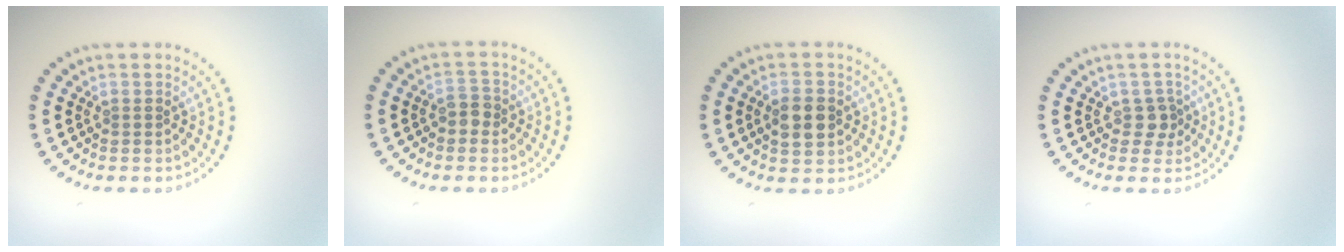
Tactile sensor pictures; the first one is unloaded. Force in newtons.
{"total": 1.6, "press": 1.5, "slide": 0.5}
{"total": 3.4, "press": 3.4, "slide": 0.1}
{"total": 1.7, "press": 1.4, "slide": 1.0}